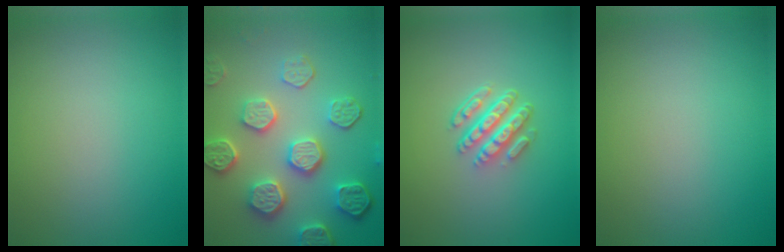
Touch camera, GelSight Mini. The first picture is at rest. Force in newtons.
{"total": 7.2, "press": 5.7, "slide": 4.3}
{"total": 4.6, "press": 3.2, "slide": 3.3}
{"total": 0.0}